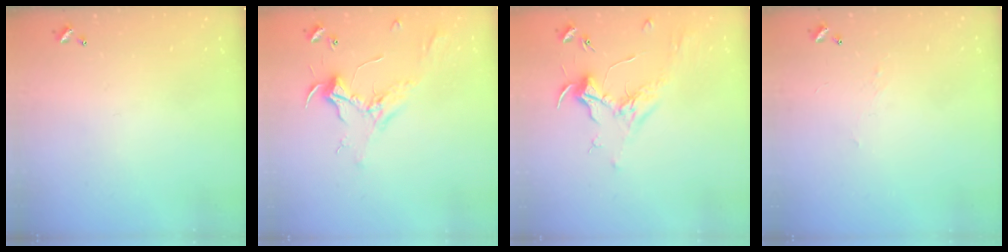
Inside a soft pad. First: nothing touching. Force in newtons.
{"total": 2.3, "press": 2.2, "slide": 0.7}
{"total": 2.0, "press": 1.8, "slide": 0.7}
{"total": 2.2, "press": 2.0, "slide": 0.8}